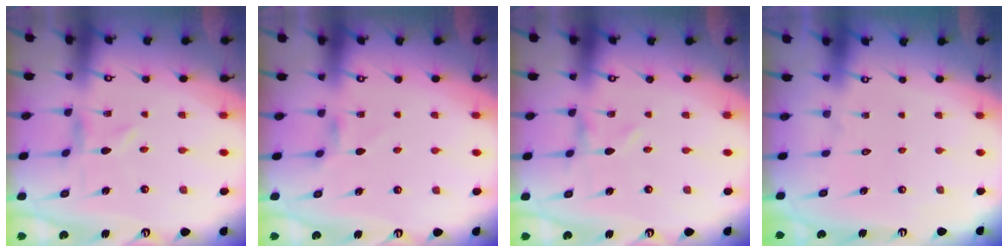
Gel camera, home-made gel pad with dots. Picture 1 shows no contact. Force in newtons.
{"total": 3.0, "press": 2.9, "slide": 0.5}
{"total": 0.0}
{"total": 1.6, "press": 1.5, "slide": 0.1}